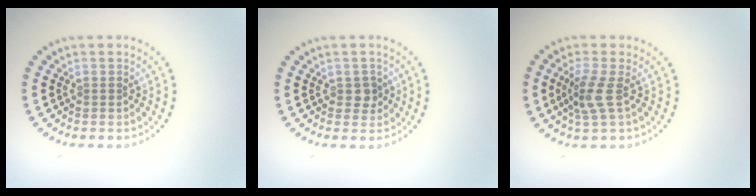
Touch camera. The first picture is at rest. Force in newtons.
{"total": 1.3, "press": 1.2, "slide": 0.3}
{"total": 2.5, "press": 2.2, "slide": 1.2}